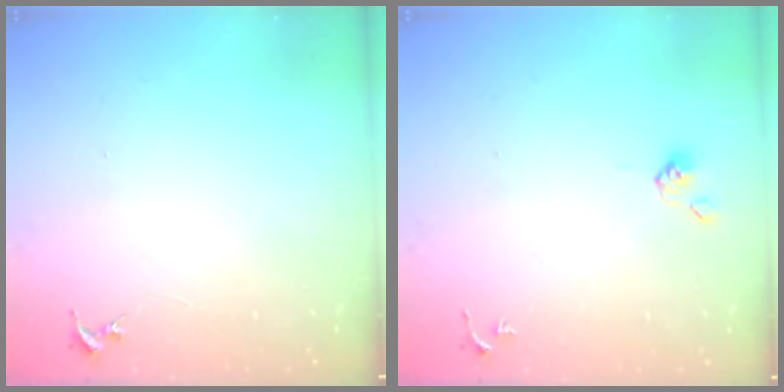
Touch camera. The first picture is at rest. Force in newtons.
{"total": 4.6, "press": 4.6, "slide": 0.7}